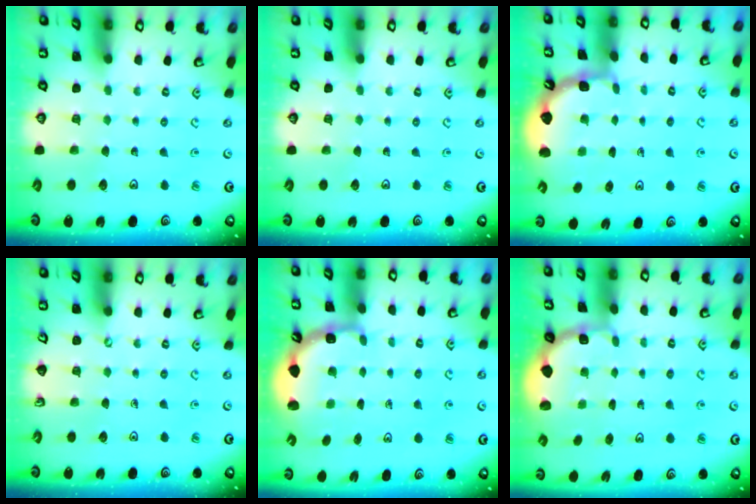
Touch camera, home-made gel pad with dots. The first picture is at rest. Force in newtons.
{"total": 0.0}
{"total": 2.0, "press": 2.0, "slide": 0.2}
{"total": 0.0}
{"total": 3.2, "press": 2.5, "slide": 2.0}
{"total": 1.8, "press": 1.7, "slide": 0.7}